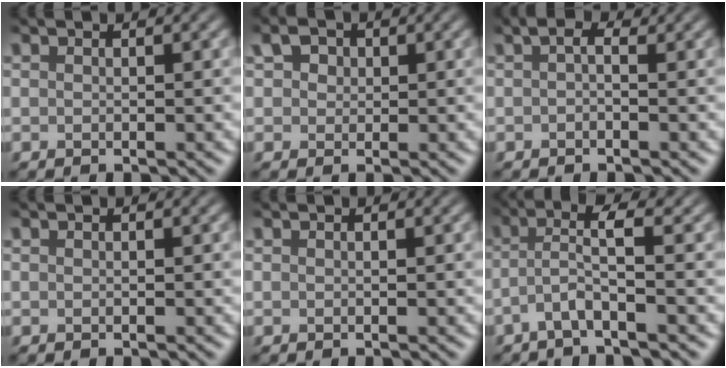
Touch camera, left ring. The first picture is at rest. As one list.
[{"total": 2.3, "force": [0.9, 1.8, 1.1], "torque": [-0.020, 0.004, 0.008]}, {"total": 0.9, "force": [-0.1, 0.3, 0.9], "torque": [-0.020, 0.000, -0.004]}, {"total": 0.0}, {"total": 0.0}, {"total": 3.2, "force": [-1.0, 0.1, 3.1], "torque": [-0.061, 0.011, -0.031]}]